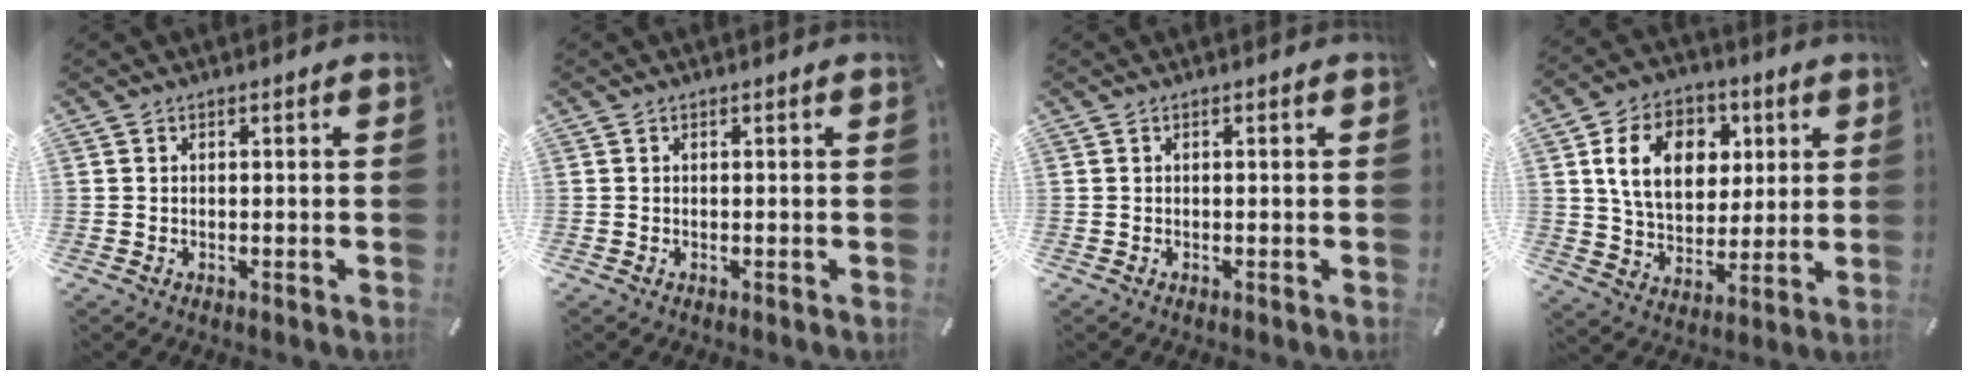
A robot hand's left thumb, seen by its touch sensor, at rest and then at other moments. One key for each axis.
{"total": 0.0}
{"total": 0.0}
{"total": 14.6, "fx": 4.5, "fy": 10.9, "fz": 8.7, "tx": -0.150, "ty": 0.005, "tz": 0.081}